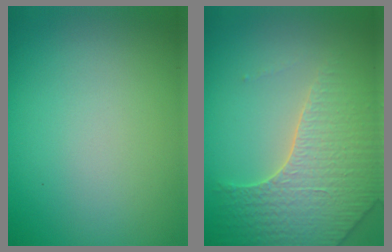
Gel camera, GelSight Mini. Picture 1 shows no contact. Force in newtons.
{"total": 4.7, "press": 4.4, "slide": 1.5}